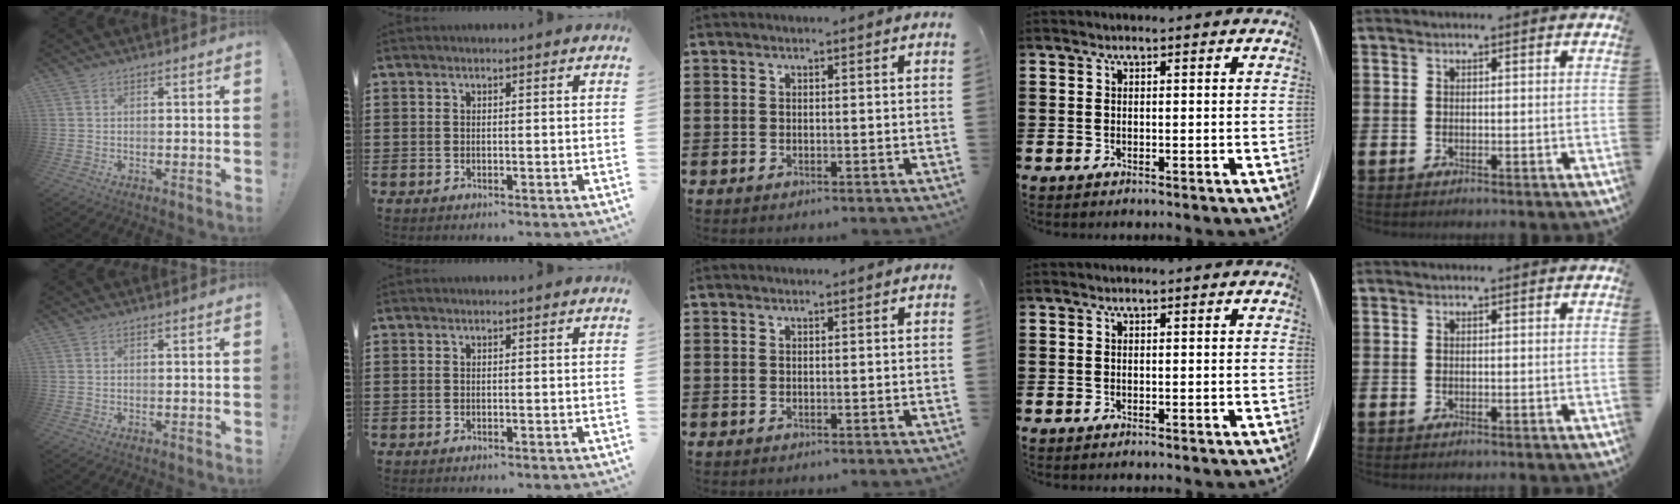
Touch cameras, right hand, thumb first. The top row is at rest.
{}